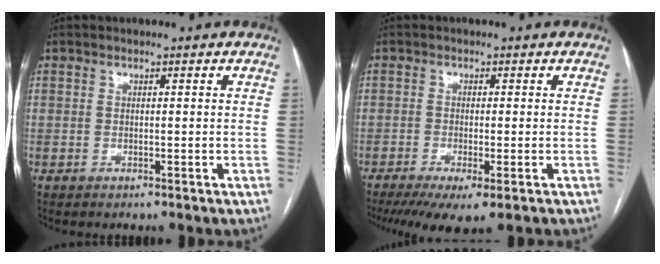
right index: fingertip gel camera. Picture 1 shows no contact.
{"total": 7.3, "force": [-4.8, 1.2, 5.5], "torque": [-0.081, -0.019, -0.077]}